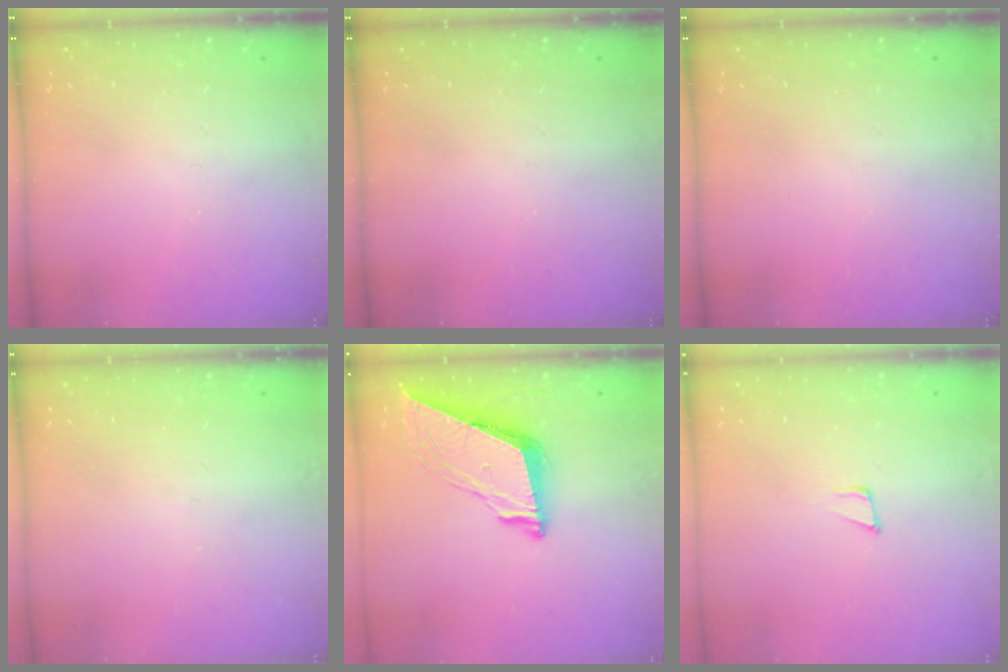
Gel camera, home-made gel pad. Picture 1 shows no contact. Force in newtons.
{"total": 0.0}
{"total": 0.0}
{"total": 2.7, "press": 2.7, "slide": 0.3}
{"total": 8.4, "press": 8.4, "slide": 0.6}
{"total": 7.0, "press": 6.8, "slide": 1.4}